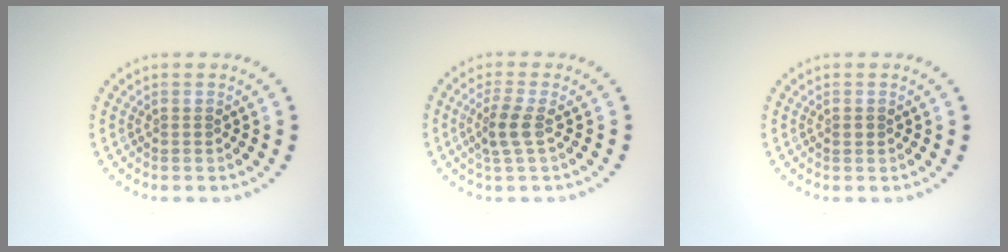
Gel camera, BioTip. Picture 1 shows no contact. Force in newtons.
{"total": 2.3, "press": 2.0, "slide": 1.1}
{"total": 0.7, "press": 0.7, "slide": 0.0}